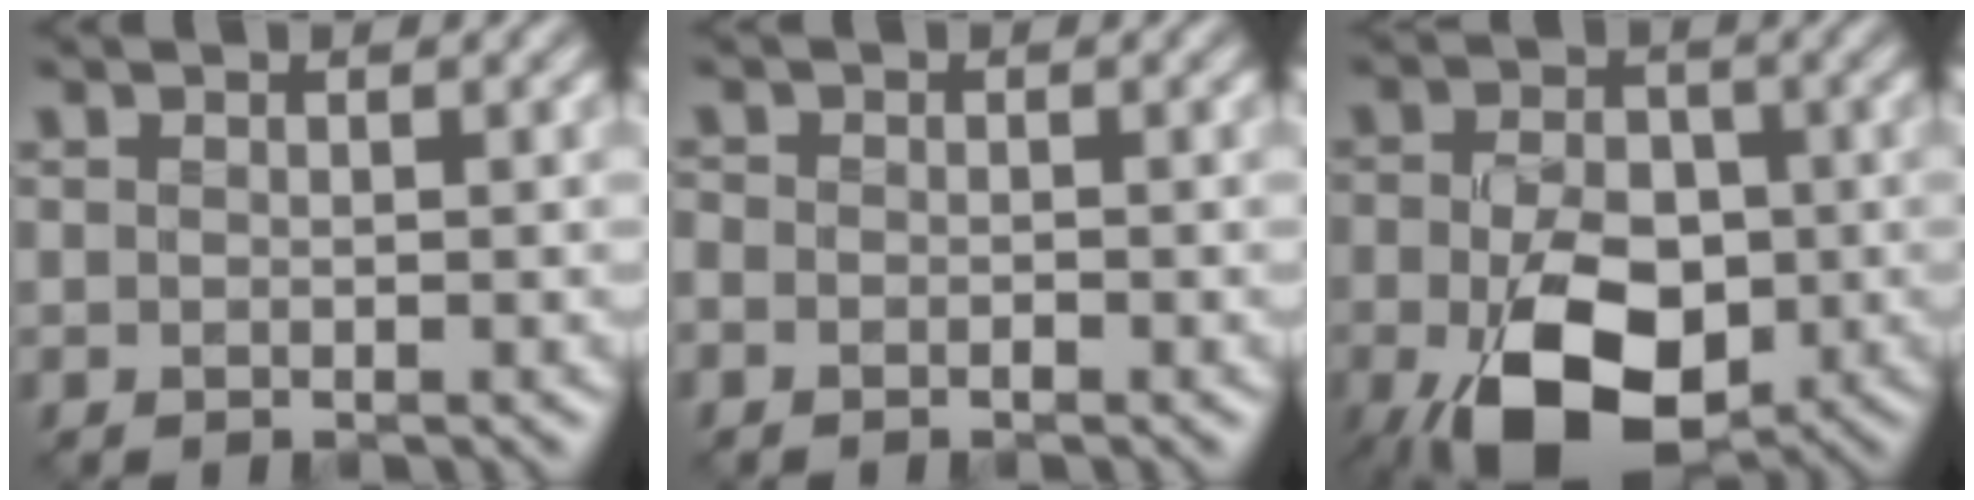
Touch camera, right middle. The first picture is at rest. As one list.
[{"total": 0.9, "force": [-0.7, 0.5, 0.2], "torque": [-0.011, -0.005, -0.014]}, {"total": 10.7, "force": [-4.2, 6.5, 7.4], "torque": [-0.146, -0.033, -0.066]}]